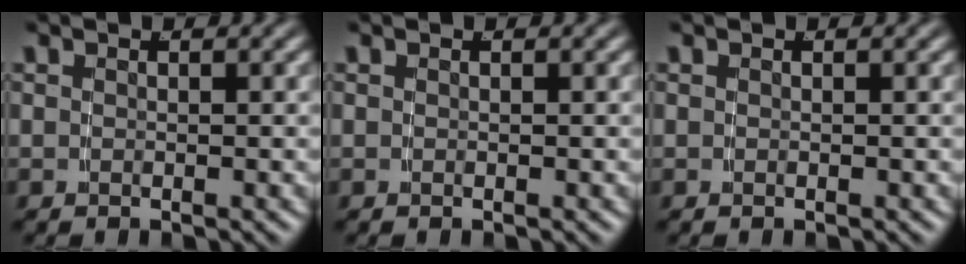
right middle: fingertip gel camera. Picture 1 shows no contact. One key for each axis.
{"total": 0.0}
{"total": 0.0}